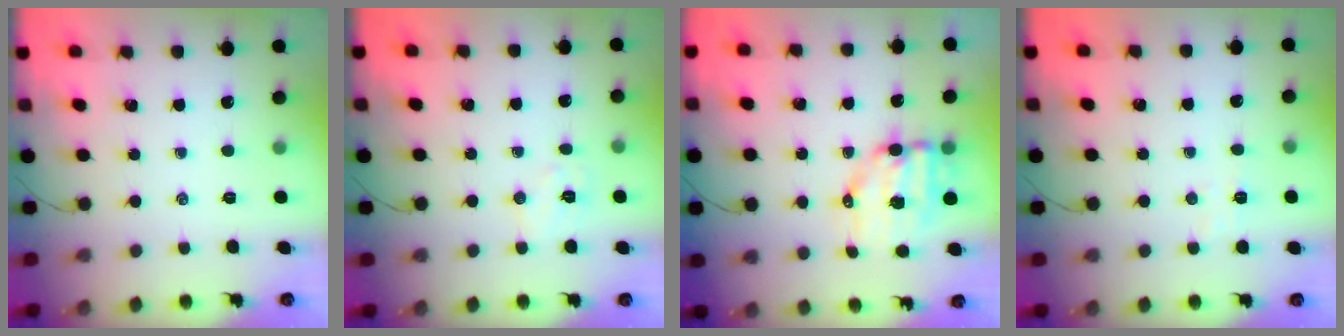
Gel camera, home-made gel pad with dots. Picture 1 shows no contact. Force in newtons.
{"total": 5.1, "press": 5.0, "slide": 1.0}
{"total": 9.1, "press": 8.9, "slide": 1.7}
{"total": 3.0, "press": 2.9, "slide": 0.8}